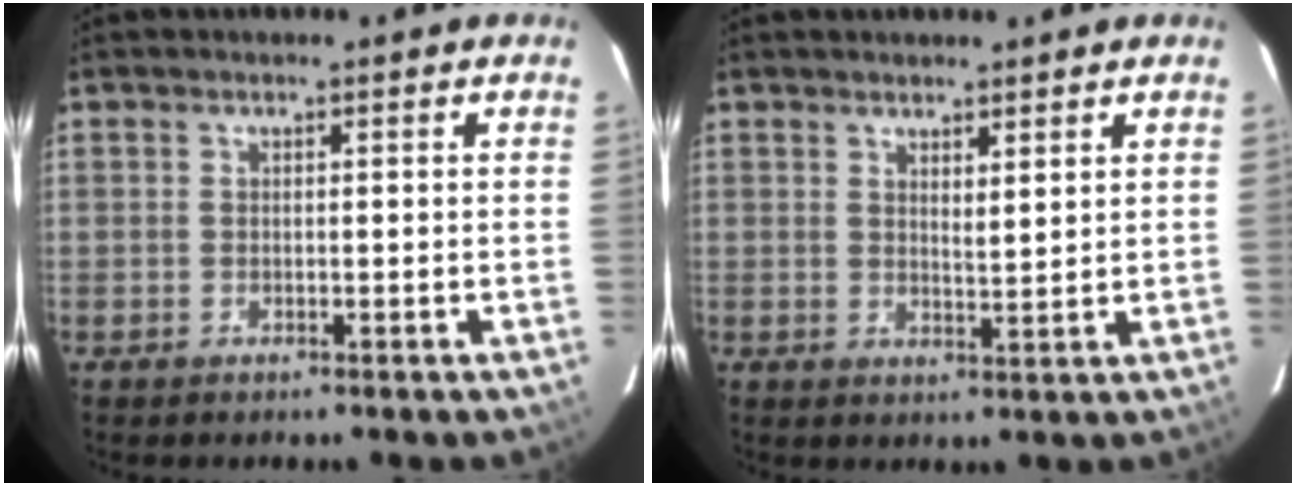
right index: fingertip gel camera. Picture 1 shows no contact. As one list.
[{"total": 3.1, "force": [2.4, 0.1, 2.0], "torque": [-0.032, -0.005, 0.038]}]